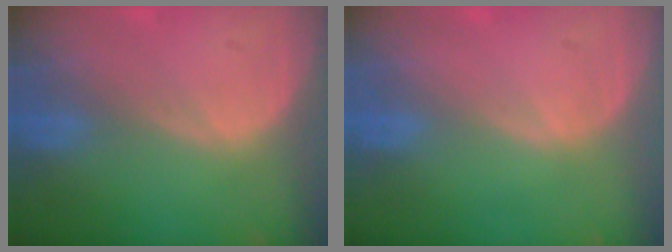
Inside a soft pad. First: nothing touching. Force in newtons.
{"total": 0.0}